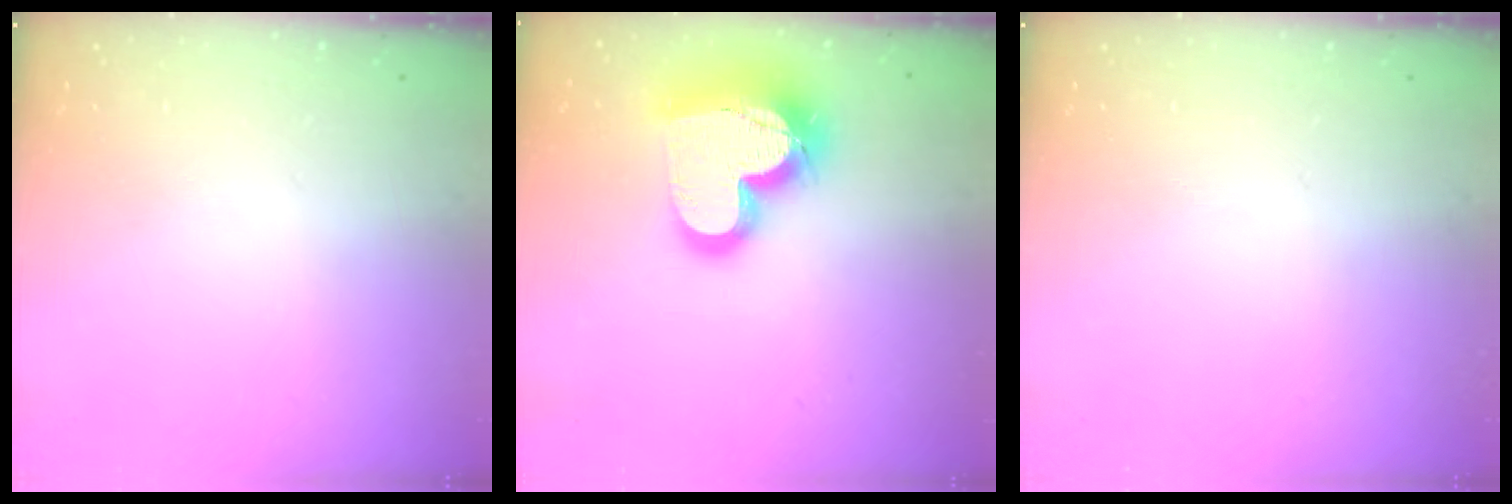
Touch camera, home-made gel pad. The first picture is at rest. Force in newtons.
{"total": 23.1, "press": 23.0, "slide": 1.8}
{"total": 0.0}